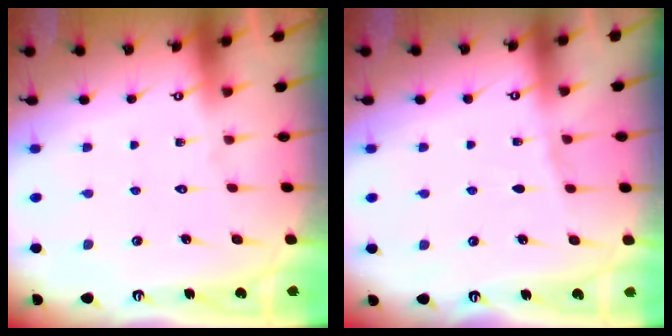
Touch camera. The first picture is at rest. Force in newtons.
{"total": 3.9, "press": 3.8, "slide": 0.6}